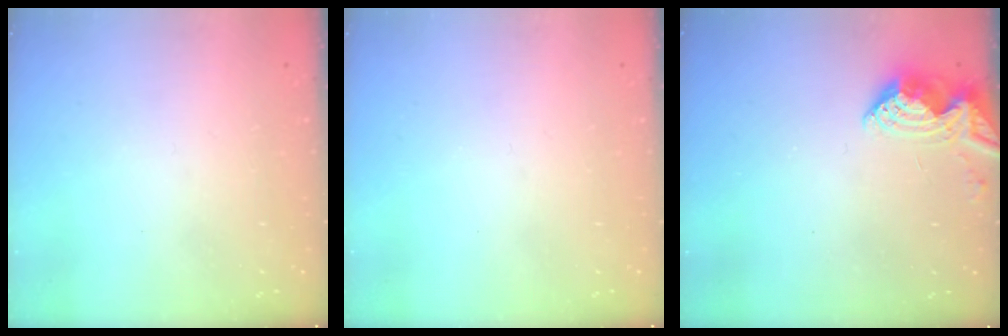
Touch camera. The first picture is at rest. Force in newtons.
{"total": 0.0}
{"total": 7.0, "press": 6.9, "slide": 0.8}